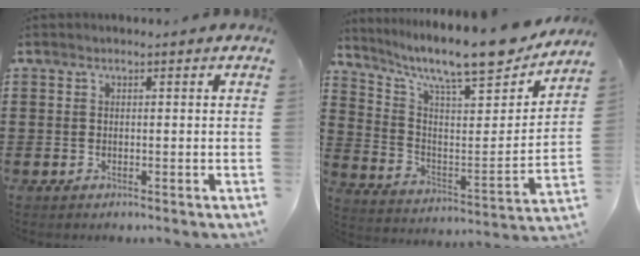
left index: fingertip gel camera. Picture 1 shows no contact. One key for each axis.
{"total": 11.4, "fx": 9.6, "fy": 1.6, "fz": 6.0, "tx": -0.123, "ty": -0.075, "tz": 0.153}